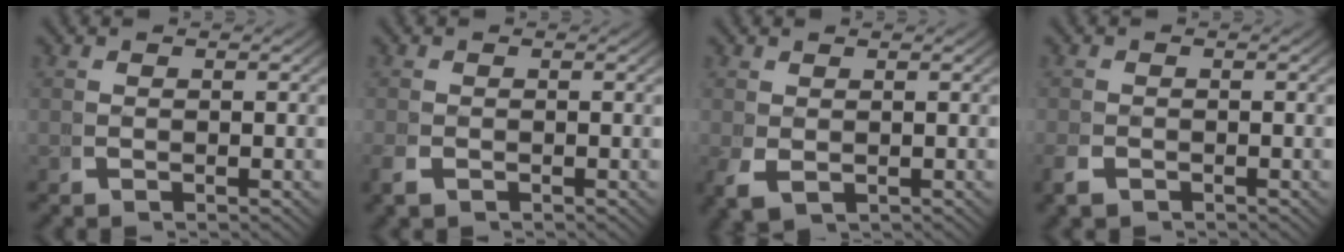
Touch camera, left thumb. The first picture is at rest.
{"total": 1.1, "force": [-0.7, 0.7, 0.5], "torque": [-0.013, -0.003, -0.011]}
{"total": 1.7, "force": [-0.4, 1.2, 1.2], "torque": [-0.027, -0.010, 0.008]}
{"total": 1.5, "force": [-1.1, 0.8, 0.5], "torque": [-0.012, -0.006, -0.018]}